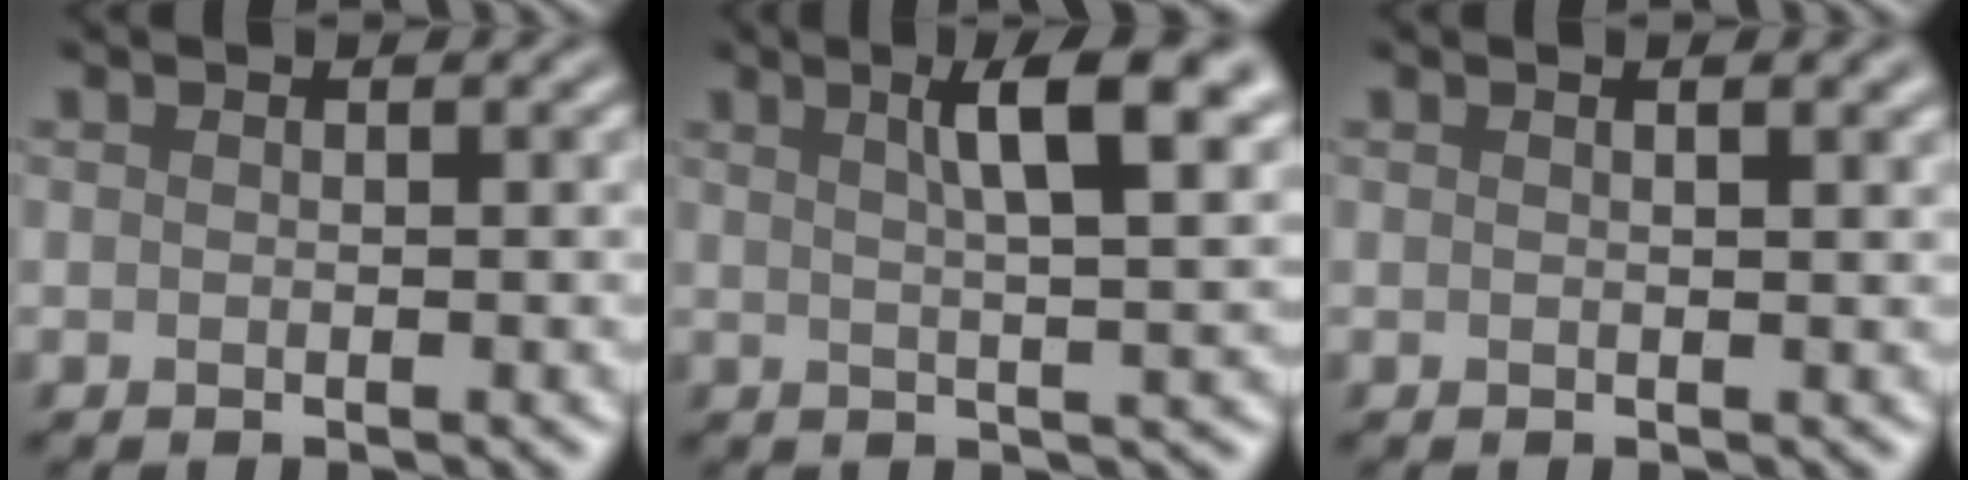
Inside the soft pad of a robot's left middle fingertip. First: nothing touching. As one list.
[{"total": 7.1, "force": [3.0, 1.8, 6.1], "torque": [-0.066, 0.007, 0.040]}, {"total": 2.8, "force": [1.4, 1.1, 2.1], "torque": [-0.009, -0.001, -0.005]}]